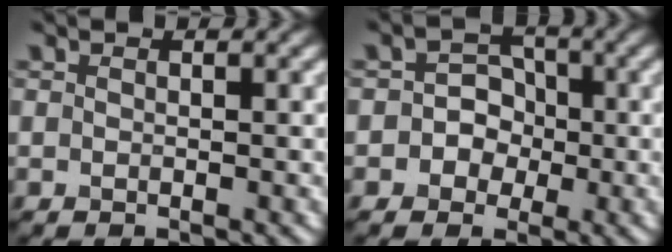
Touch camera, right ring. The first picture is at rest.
{"total": 3.0, "force": [-0.3, 2.8, 1.1], "torque": [0.014, 0.007, -0.028]}